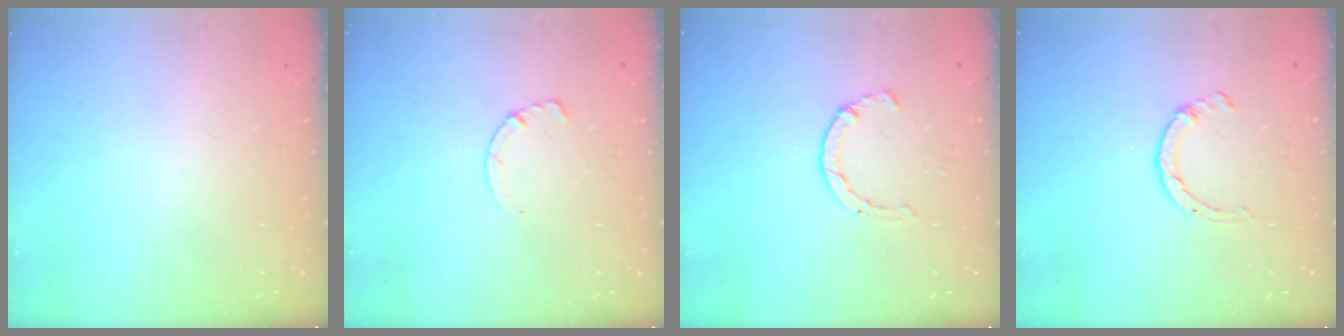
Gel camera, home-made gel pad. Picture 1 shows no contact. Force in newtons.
{"total": 2.9, "press": 2.9, "slide": 0.4}
{"total": 2.1, "press": 2.1, "slide": 0.5}
{"total": 2.6, "press": 2.6, "slide": 0.4}